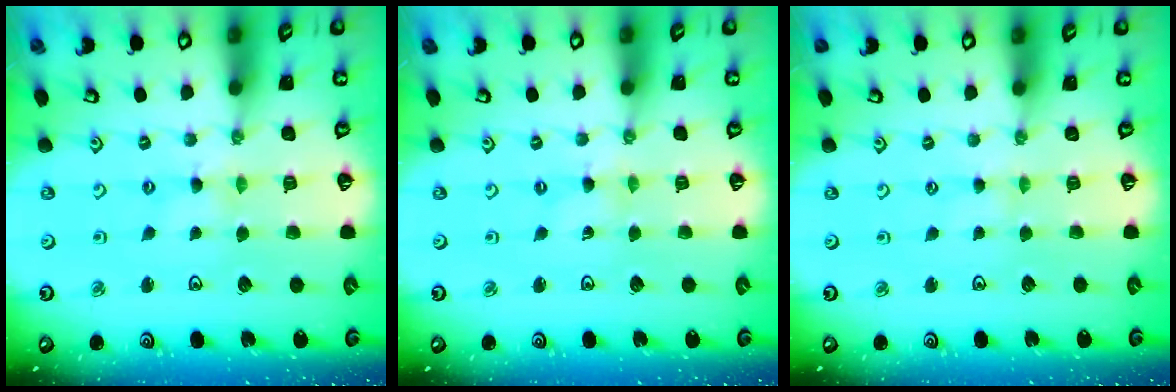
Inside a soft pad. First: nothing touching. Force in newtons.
{"total": 0.0}
{"total": 1.0, "press": 0.9, "slide": 0.2}